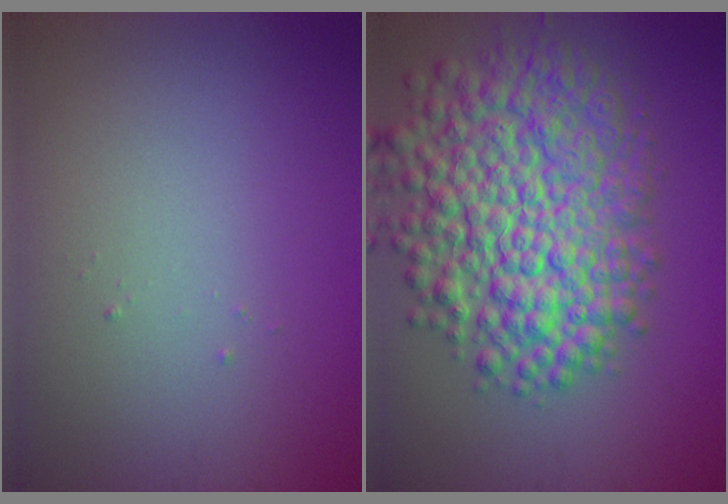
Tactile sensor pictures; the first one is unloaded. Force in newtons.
{"total": 11.1, "press": 11.1, "slide": 0.3}